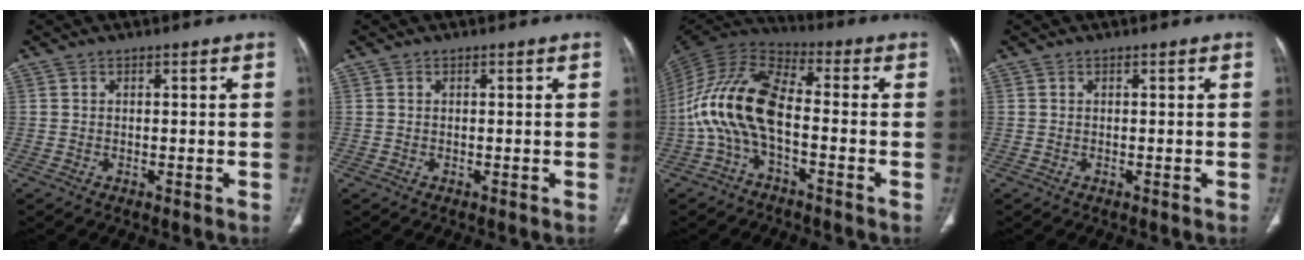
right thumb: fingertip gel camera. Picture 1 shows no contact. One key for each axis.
{"total": 0.0}
{"total": 14.3, "fx": -2.9, "fy": 6.6, "fz": 12.3, "tx": -0.255, "ty": 0.046, "tz": -0.067}
{"total": 0.0}